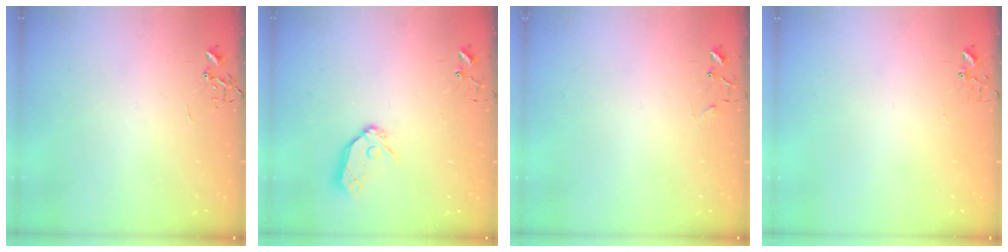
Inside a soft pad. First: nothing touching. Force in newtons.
{"total": 11.0, "press": 10.9, "slide": 1.1}
{"total": 5.7, "press": 5.7, "slide": 0.2}
{"total": 3.9, "press": 3.9, "slide": 0.3}